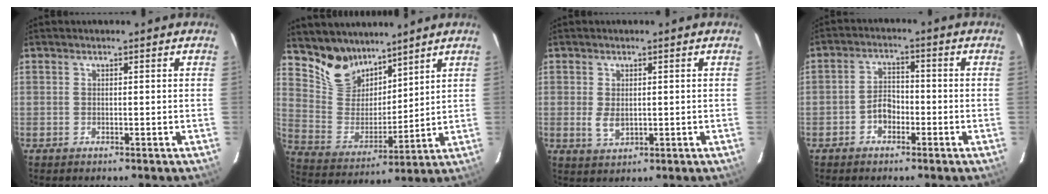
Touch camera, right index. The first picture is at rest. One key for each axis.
{"total": 11.5, "fx": 9.3, "fy": 6.4, "fz": 2.4, "tx": -0.058, "ty": 0.005, "tz": 0.190}
{"total": 3.3, "fx": -0.1, "fy": 2.1, "fz": 2.5, "tx": -0.047, "ty": -0.005, "tz": 0.003}
{"total": 3.9, "fx": -2.0, "fy": 2.7, "fz": 2.0, "tx": -0.038, "ty": 0.014, "tz": -0.031}